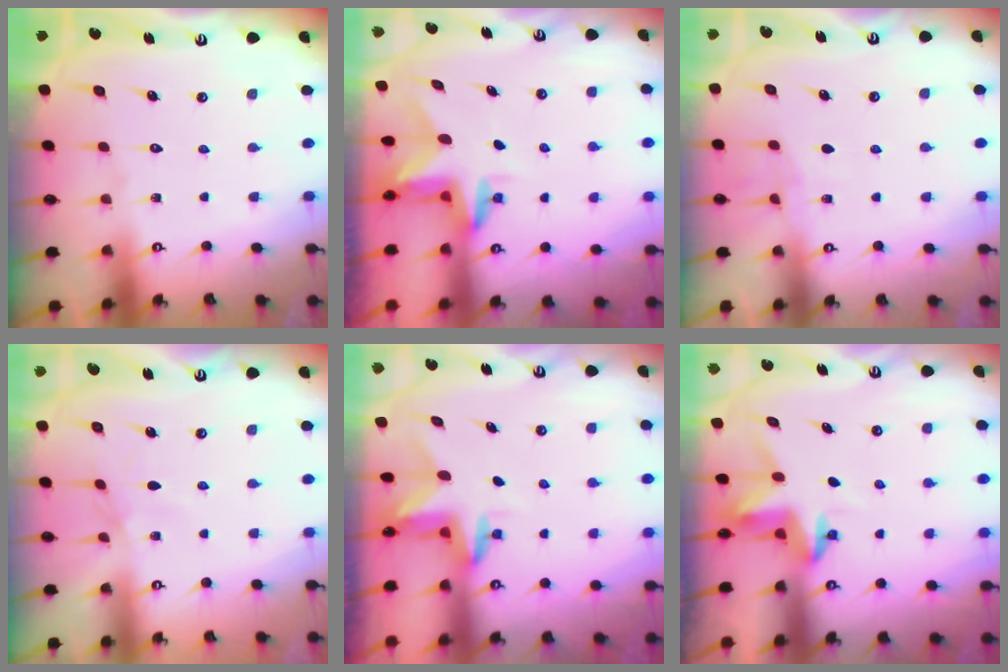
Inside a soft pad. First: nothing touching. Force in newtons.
{"total": 3.1, "press": 3.1, "slide": 0.2}
{"total": 5.4, "press": 5.4, "slide": 0.6}
{"total": 2.0, "press": 1.9, "slide": 0.4}
{"total": 3.0, "press": 3.0, "slide": 0.3}
{"total": 4.0, "press": 4.0, "slide": 0.3}